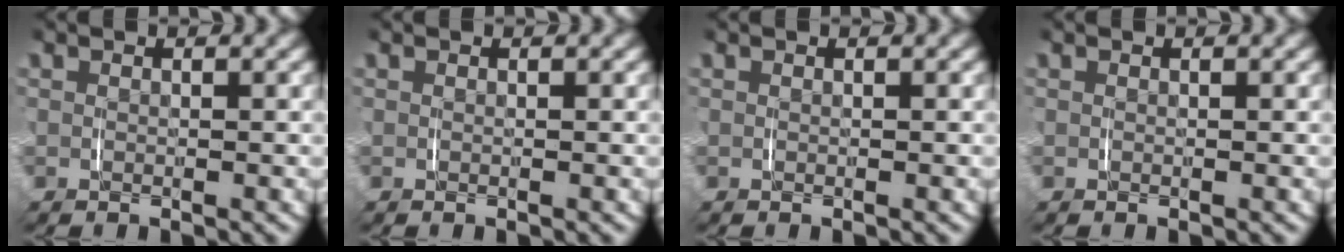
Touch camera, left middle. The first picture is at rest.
{"total": 0.0}
{"total": 0.0}
{"total": 0.0}